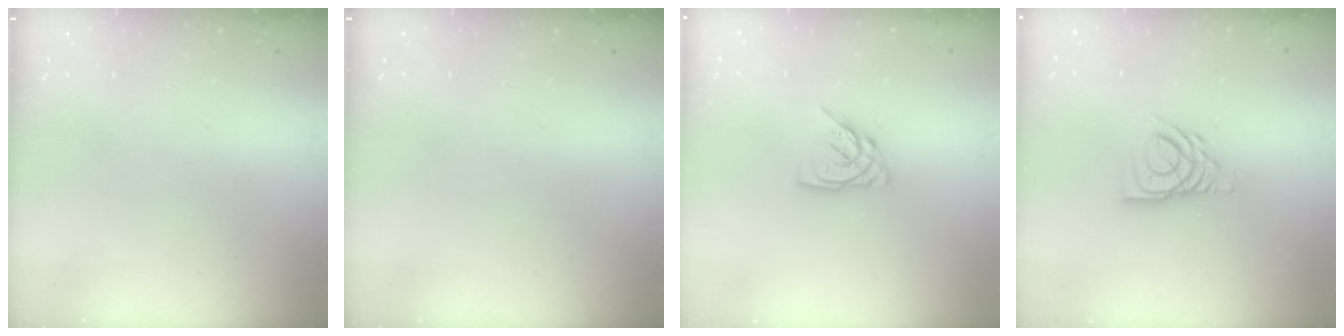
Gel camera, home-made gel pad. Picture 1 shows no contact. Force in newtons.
{"total": 0.0}
{"total": 6.4, "press": 6.4, "slide": 0.7}
{"total": 11.3, "press": 11.3, "slide": 1.3}